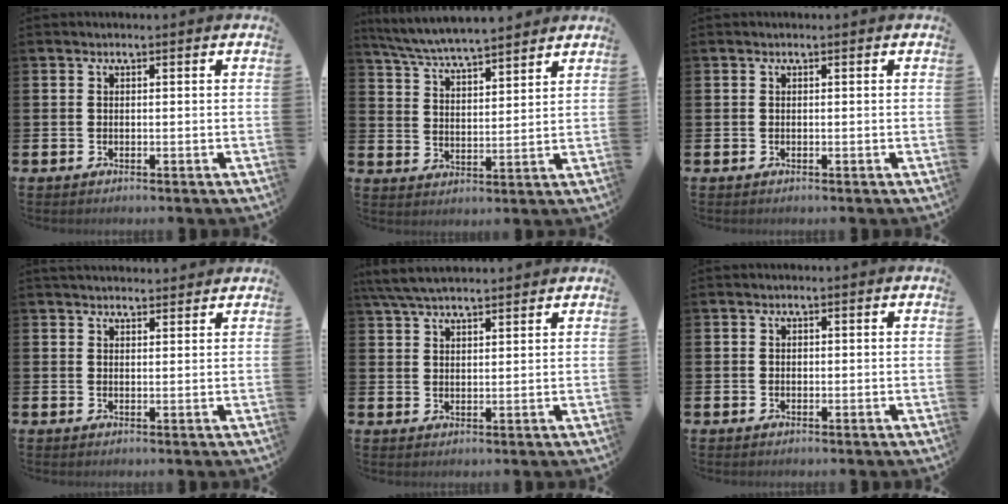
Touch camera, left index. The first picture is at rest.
{"total": 6.2, "force": [6.1, 0.3, 1.3], "torque": [-0.052, -0.033, 0.108]}
{"total": 0.0}
{"total": 2.5, "force": [2.5, 0.5, 0.1], "torque": [0.006, -0.013, 0.042]}
{"total": 5.2, "force": [4.8, 0.9, 1.8], "torque": [-0.050, -0.011, 0.089]}
{"total": 0.7, "force": [0.1, 0.6, 0.2], "torque": [0.000, 0.005, -0.002]}